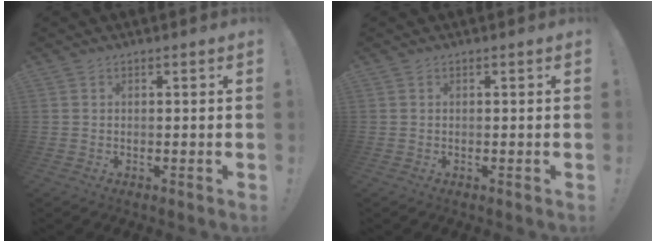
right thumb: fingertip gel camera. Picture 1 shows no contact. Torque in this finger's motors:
{"motor_torque": [0.00, 0.00, -0.04, 0.04, 0.00]}